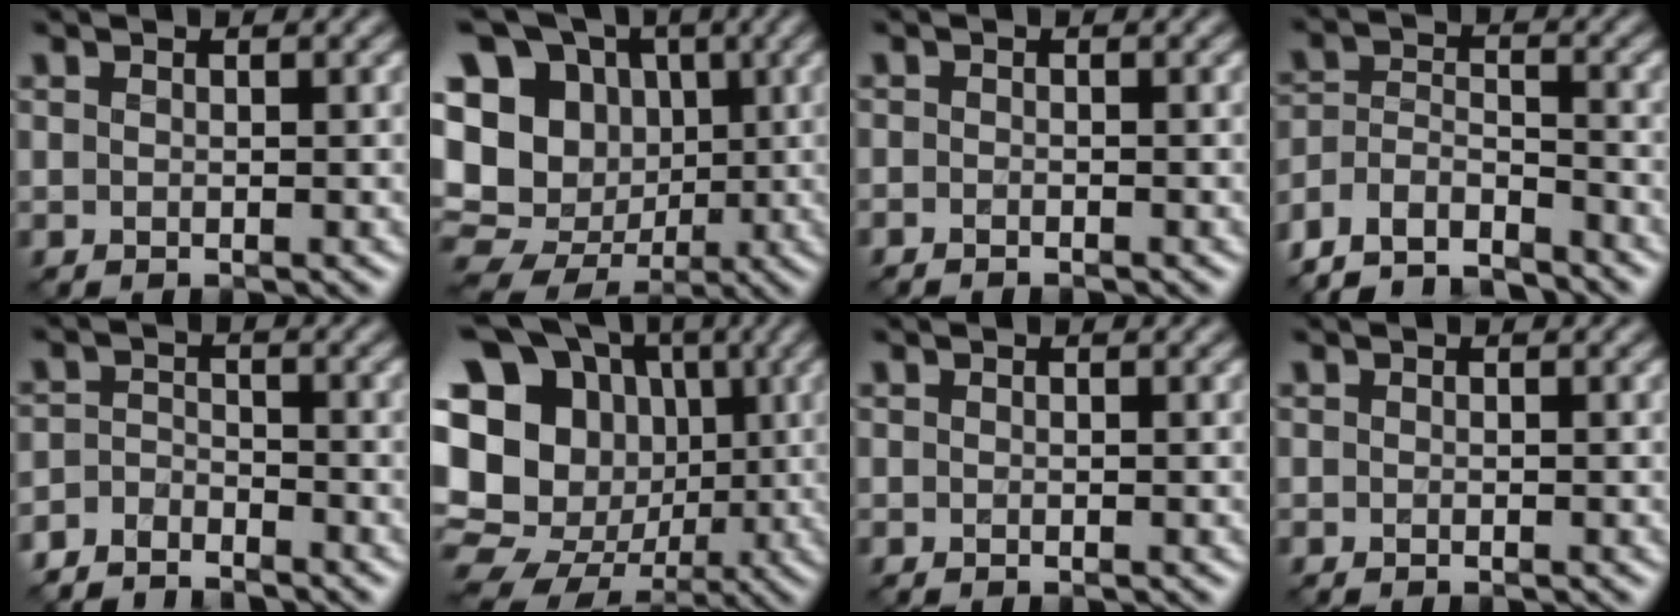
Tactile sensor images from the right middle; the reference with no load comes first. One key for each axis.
{"total": 15.2, "fx": -0.3, "fy": 13.3, "fz": 7.4, "tx": -0.160, "ty": 0.022, "tz": -0.019}
{"total": 0.9, "fx": -0.9, "fy": 0.0, "fz": 0.1, "tx": -0.004, "ty": 0.000, "tz": -0.018}
{"total": 6.4, "fx": -5.7, "fy": 1.9, "fz": 2.1, "tx": -0.046, "ty": -0.002, "tz": -0.118}
{"total": 3.9, "fx": -3.7, "fy": 1.0, "fz": 0.4, "tx": -0.007, "ty": 0.002, "tz": -0.078}
{"total": 22.3, "fx": -1.5, "fy": 19.7, "fz": 10.3, "tx": -0.221, "ty": 0.037, "tz": -0.059}
{"total": 0.0}
{"total": 0.0}